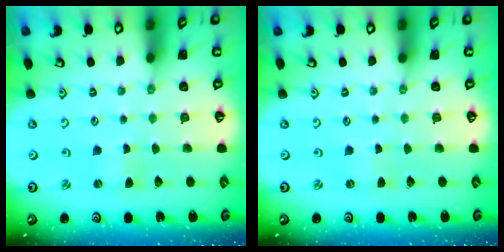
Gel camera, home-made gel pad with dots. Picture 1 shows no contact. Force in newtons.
{"total": 1.1, "press": 1.0, "slide": 0.4}